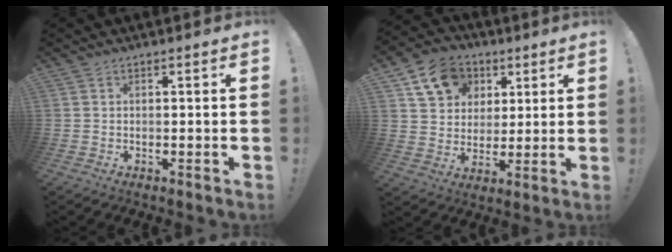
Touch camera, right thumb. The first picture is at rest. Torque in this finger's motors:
{"motor_torque": [1.26, 1.34, 0.45, 0.29, -0.02]}